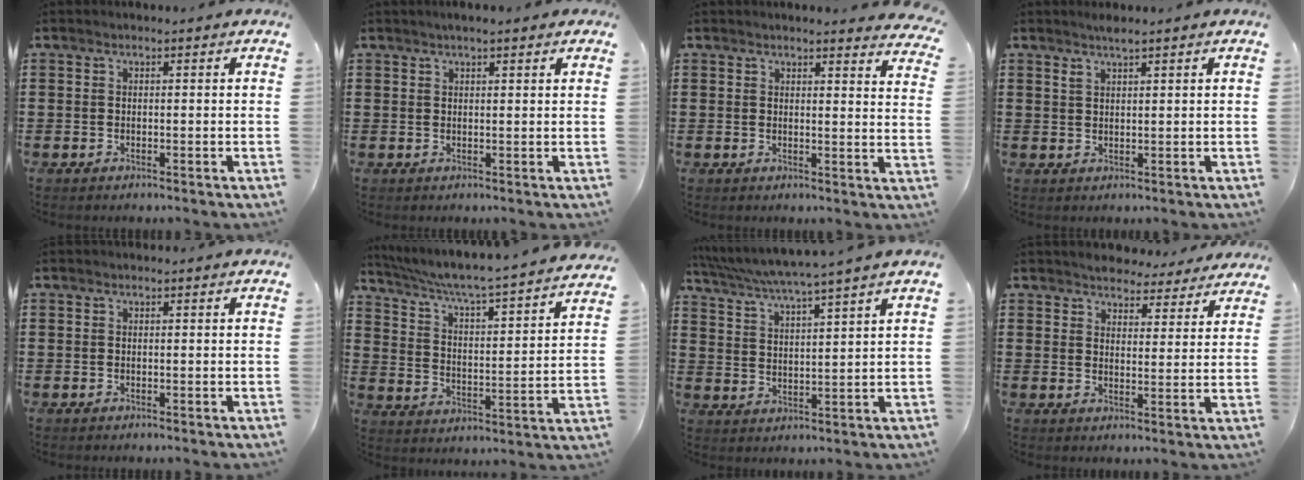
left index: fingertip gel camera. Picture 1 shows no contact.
{"total": 1.7, "force": [1.3, 0.2, 1.1], "torque": [-0.023, 0.003, 0.023]}
{"total": 2.7, "force": [2.7, -0.2, 0.5], "torque": [-0.011, -0.013, 0.049]}
{"total": 1.8, "force": [1.5, 0.3, 0.9], "torque": [-0.020, 0.000, 0.027]}
{"total": 0.0}
{"total": 4.7, "force": [4.2, -0.5, 2.0], "torque": [-0.062, -0.045, 0.059]}
{"total": 4.3, "force": [3.8, -1.0, 1.8], "torque": [-0.054, -0.031, 0.059]}
{"total": 4.3, "force": [4.2, 0.5, 0.0], "torque": [-0.013, -0.024, 0.074]}